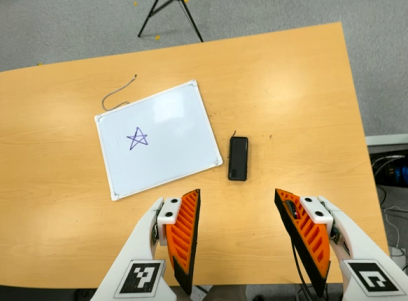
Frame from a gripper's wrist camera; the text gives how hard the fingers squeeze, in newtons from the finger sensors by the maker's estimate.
{"total": 0.0}